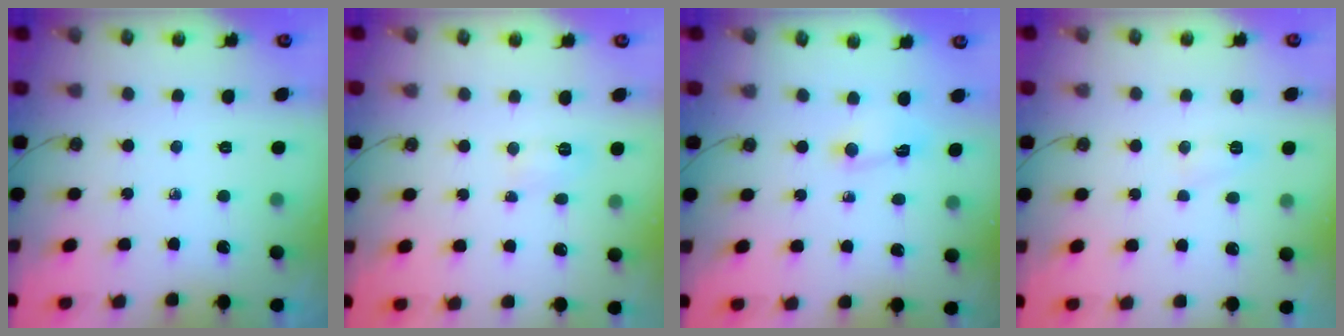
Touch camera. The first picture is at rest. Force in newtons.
{"total": 4.2, "press": 4.2, "slide": 0.6}
{"total": 2.7, "press": 2.7, "slide": 0.3}
{"total": 6.7, "press": 6.7, "slide": 0.6}